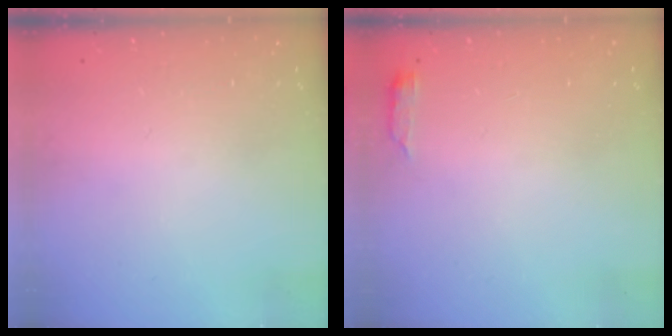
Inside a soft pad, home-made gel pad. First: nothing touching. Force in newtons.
{"total": 2.6, "press": 2.6, "slide": 0.5}